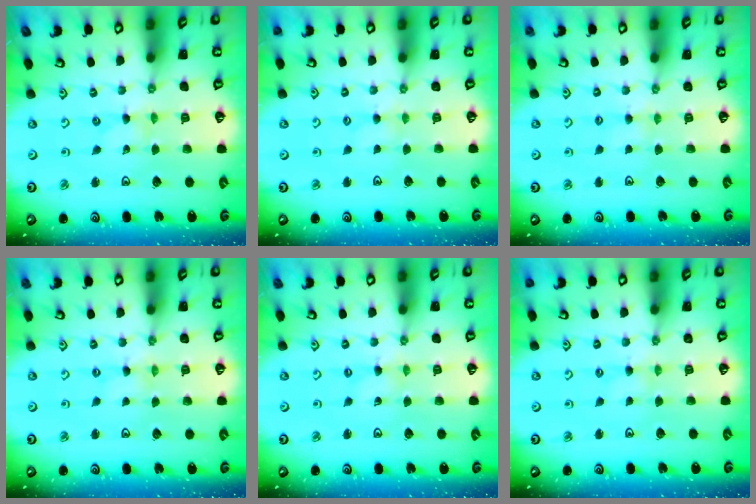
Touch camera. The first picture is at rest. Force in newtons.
{"total": 1.7, "press": 1.7, "slide": 0.2}
{"total": 2.4, "press": 2.4, "slide": 0.4}
{"total": 0.0}
{"total": 0.0}
{"total": 1.1, "press": 1.1, "slide": 0.3}